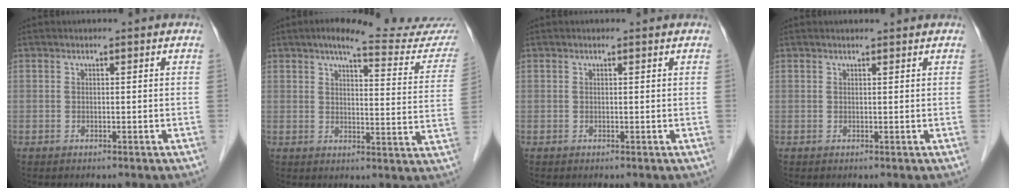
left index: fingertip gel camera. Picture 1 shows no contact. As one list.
[{"total": 17.5, "force": [15.7, 1.7, 7.4], "torque": [-0.083, -0.042, 0.174]}, {"total": 0.0}, {"total": 1.4, "force": [1.3, 0.0, 0.5], "torque": [-0.007, 0.005, 0.018]}]